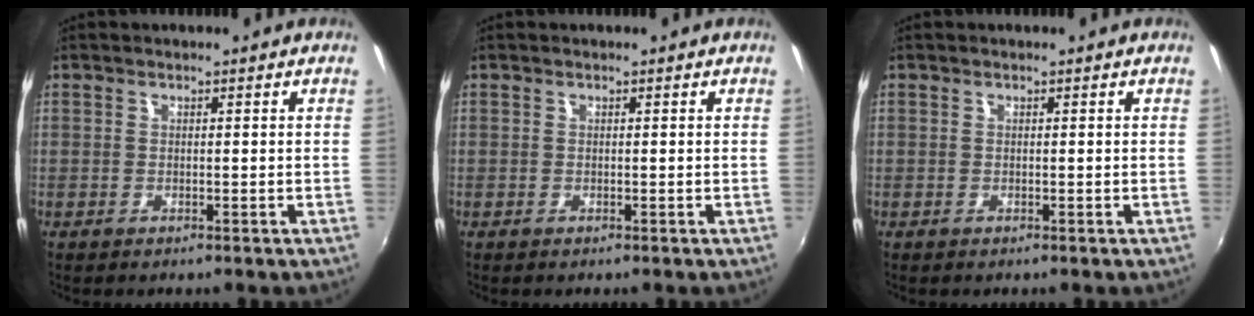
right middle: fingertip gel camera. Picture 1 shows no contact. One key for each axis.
{"total": 0.0}
{"total": 0.0}